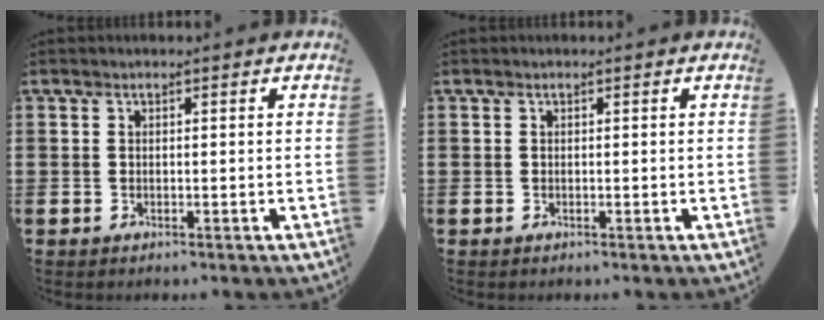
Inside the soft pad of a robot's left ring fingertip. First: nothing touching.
{"total": 0.0}